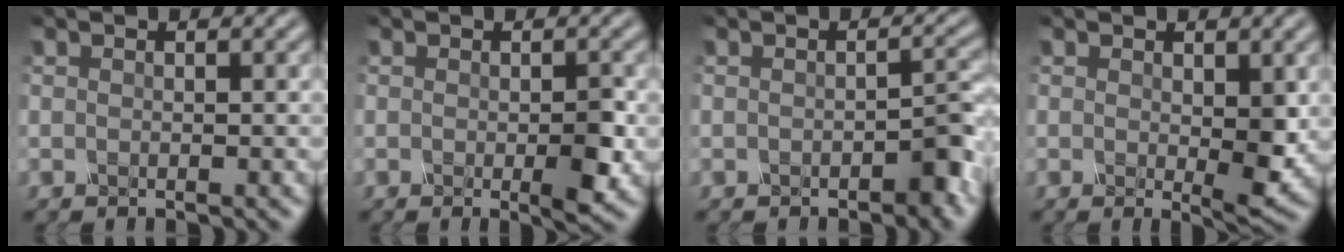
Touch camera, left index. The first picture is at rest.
{"total": 2.4, "force": [-0.9, 0.4, 2.1], "torque": [-0.052, -0.005, -0.010]}
{"total": 2.3, "force": [-1.7, 0.3, 1.6], "torque": [-0.031, 0.006, -0.022]}
{"total": 2.9, "force": [-0.2, 0.8, 2.7], "torque": [-0.057, -0.005, 0.004]}